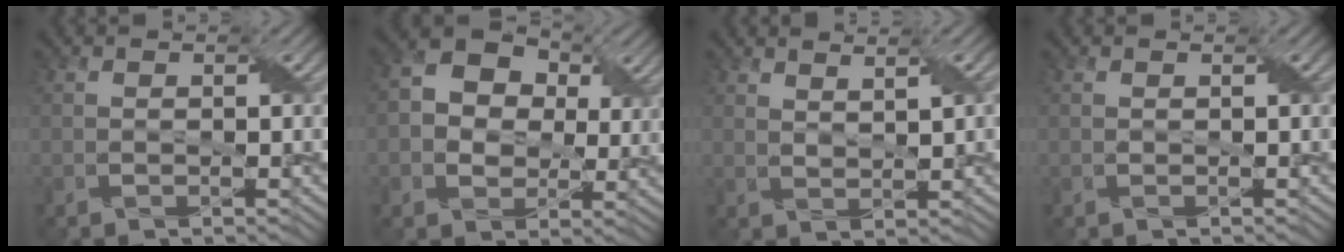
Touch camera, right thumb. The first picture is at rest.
{"total": 8.7, "force": [2.1, 6.7, 5.1], "torque": [-0.119, 0.006, 0.025]}
{"total": 2.3, "force": [1.9, 0.1, 1.3], "torque": [-0.025, -0.003, 0.039]}
{"total": 0.0}